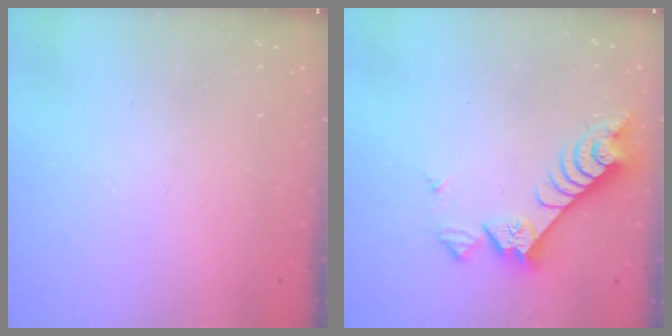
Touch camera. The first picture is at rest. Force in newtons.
{"total": 8.0, "press": 7.9, "slide": 0.7}